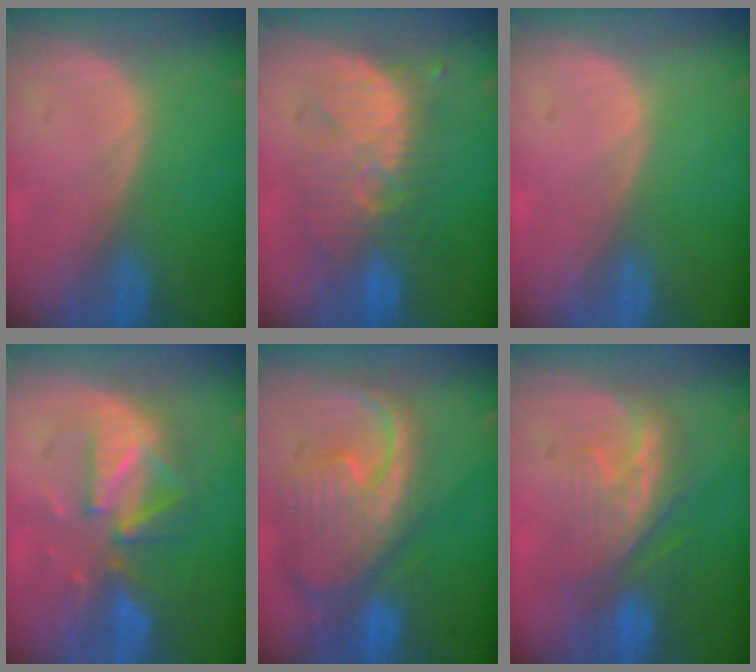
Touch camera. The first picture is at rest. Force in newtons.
{"total": 9.1, "press": 9.1, "slide": 0.6}
{"total": 0.0}
{"total": 8.4, "press": 8.4, "slide": 0.9}
{"total": 12.4, "press": 10.6, "slide": 6.5}
{"total": 8.4, "press": 8.2, "slide": 1.8}